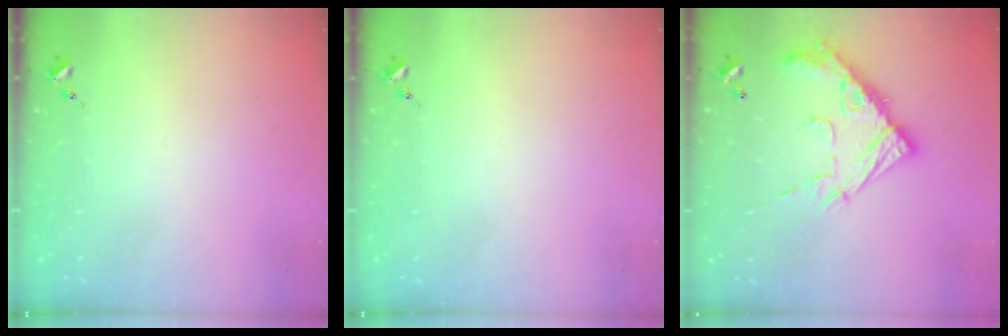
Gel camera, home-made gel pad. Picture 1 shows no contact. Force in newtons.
{"total": 0.0}
{"total": 17.4, "press": 17.3, "slide": 1.3}